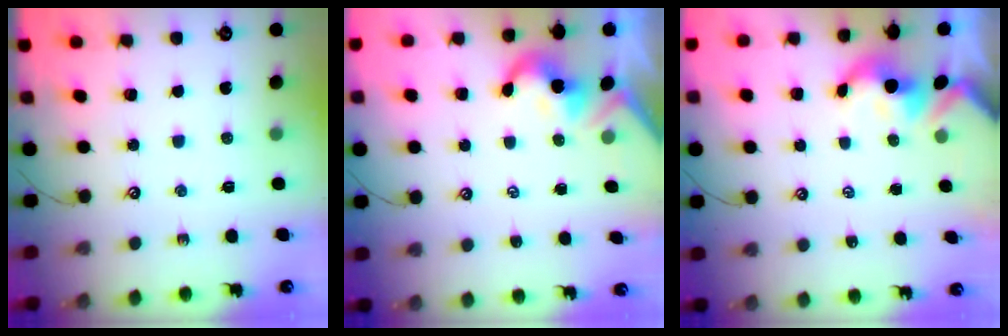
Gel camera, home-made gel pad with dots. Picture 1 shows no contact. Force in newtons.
{"total": 2.1, "press": 2.0, "slide": 0.5}
{"total": 1.6, "press": 1.6, "slide": 0.2}